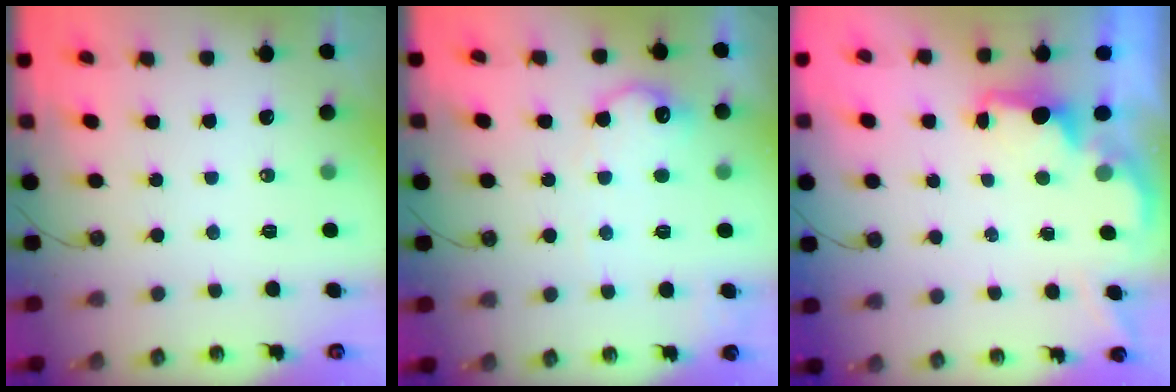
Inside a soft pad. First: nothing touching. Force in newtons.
{"total": 11.1, "press": 11.0, "slide": 0.4}
{"total": 1.6, "press": 1.4, "slide": 0.7}